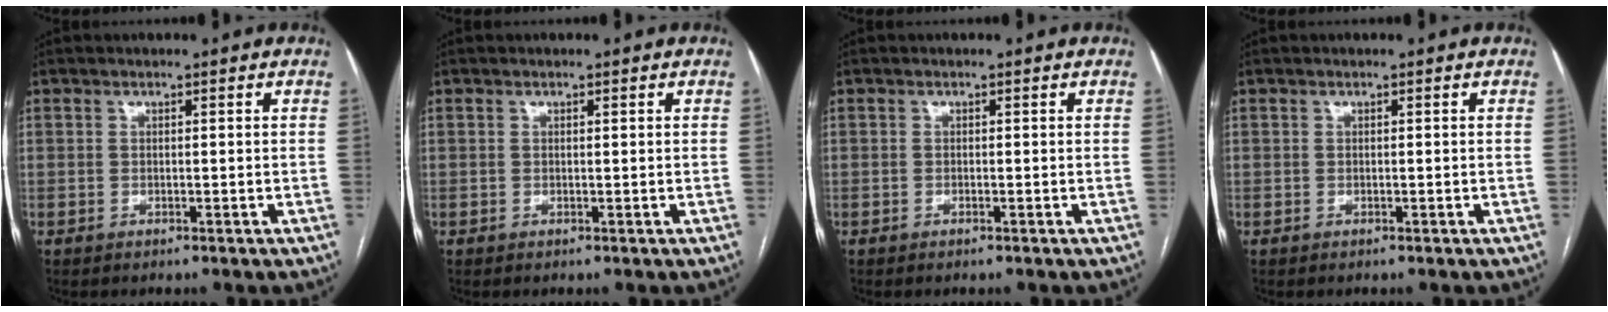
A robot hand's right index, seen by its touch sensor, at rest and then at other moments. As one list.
[{"total": 0.0}, {"total": 0.0}, {"total": 0.0}]